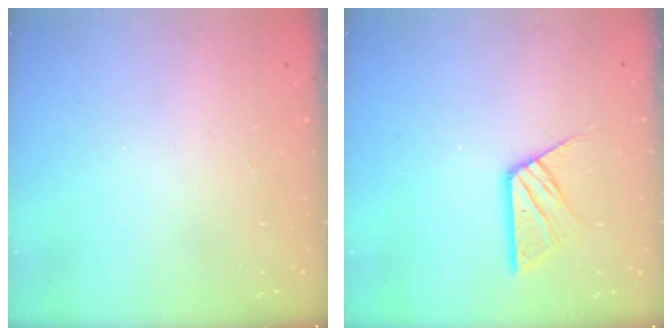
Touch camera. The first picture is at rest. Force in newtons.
{"total": 11.2, "press": 11.1, "slide": 1.0}